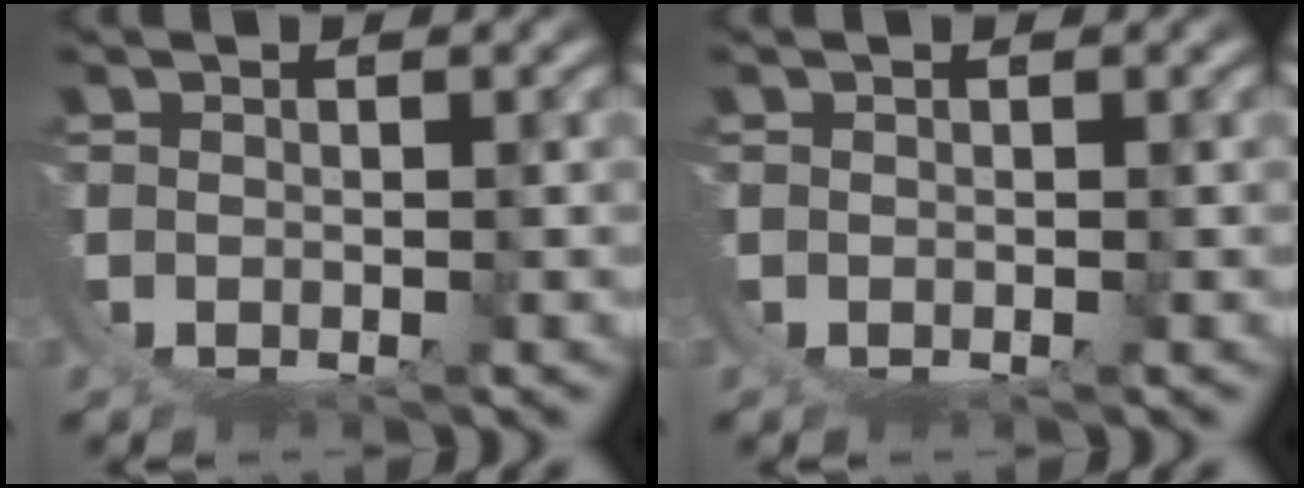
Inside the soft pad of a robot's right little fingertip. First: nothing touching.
{"total": 0.0}